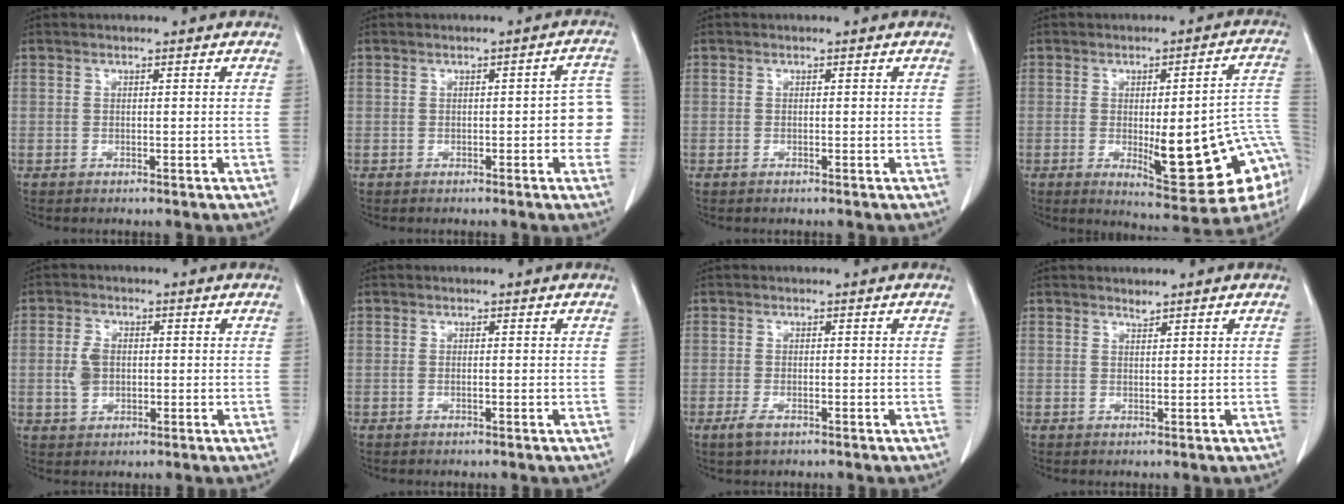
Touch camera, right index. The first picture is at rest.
{"total": 5.8, "force": [-0.6, 1.6, 5.5], "torque": [-0.042, 0.015, -0.012]}
{"total": 0.0}
{"total": 19.6, "force": [-3.9, 4.2, 18.7], "torque": [-0.162, 0.013, -0.030]}
{"total": 4.1, "force": [-0.1, 2.9, 2.9], "torque": [-0.063, 0.008, 0.004]}
{"total": 0.0}
{"total": 2.0, "force": [-1.1, 0.7, 1.5], "torque": [-0.034, -0.002, -0.017]}
{"total": 0.7, "force": [0.7, -0.1, 0.1], "torque": [-0.007, -0.005, 0.013]}